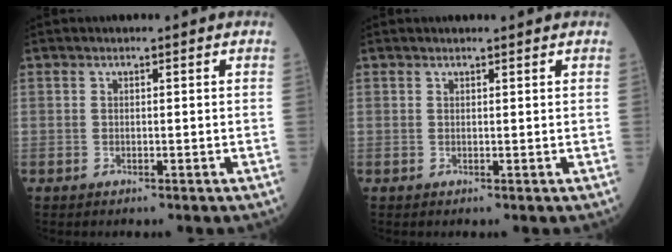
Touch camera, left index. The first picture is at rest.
{"total": 1.4, "force": [1.3, 0.0, 0.4], "torque": [-0.007, 0.006, 0.019]}